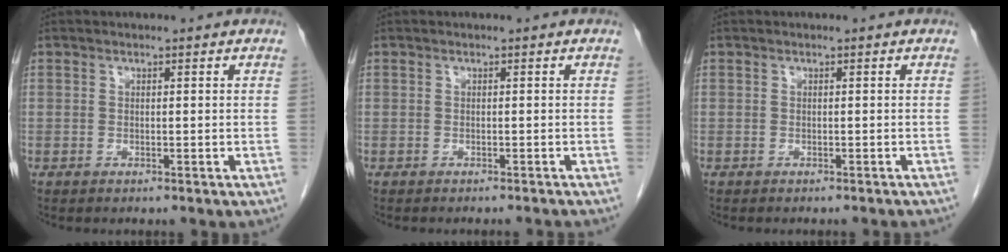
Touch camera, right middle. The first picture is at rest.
{"total": 3.0, "force": [-2.8, -0.4, 0.8], "torque": [-0.011, -0.009, -0.034]}
{"total": 3.1, "force": [-3.0, 0.2, 0.9], "torque": [-0.017, -0.012, -0.033]}